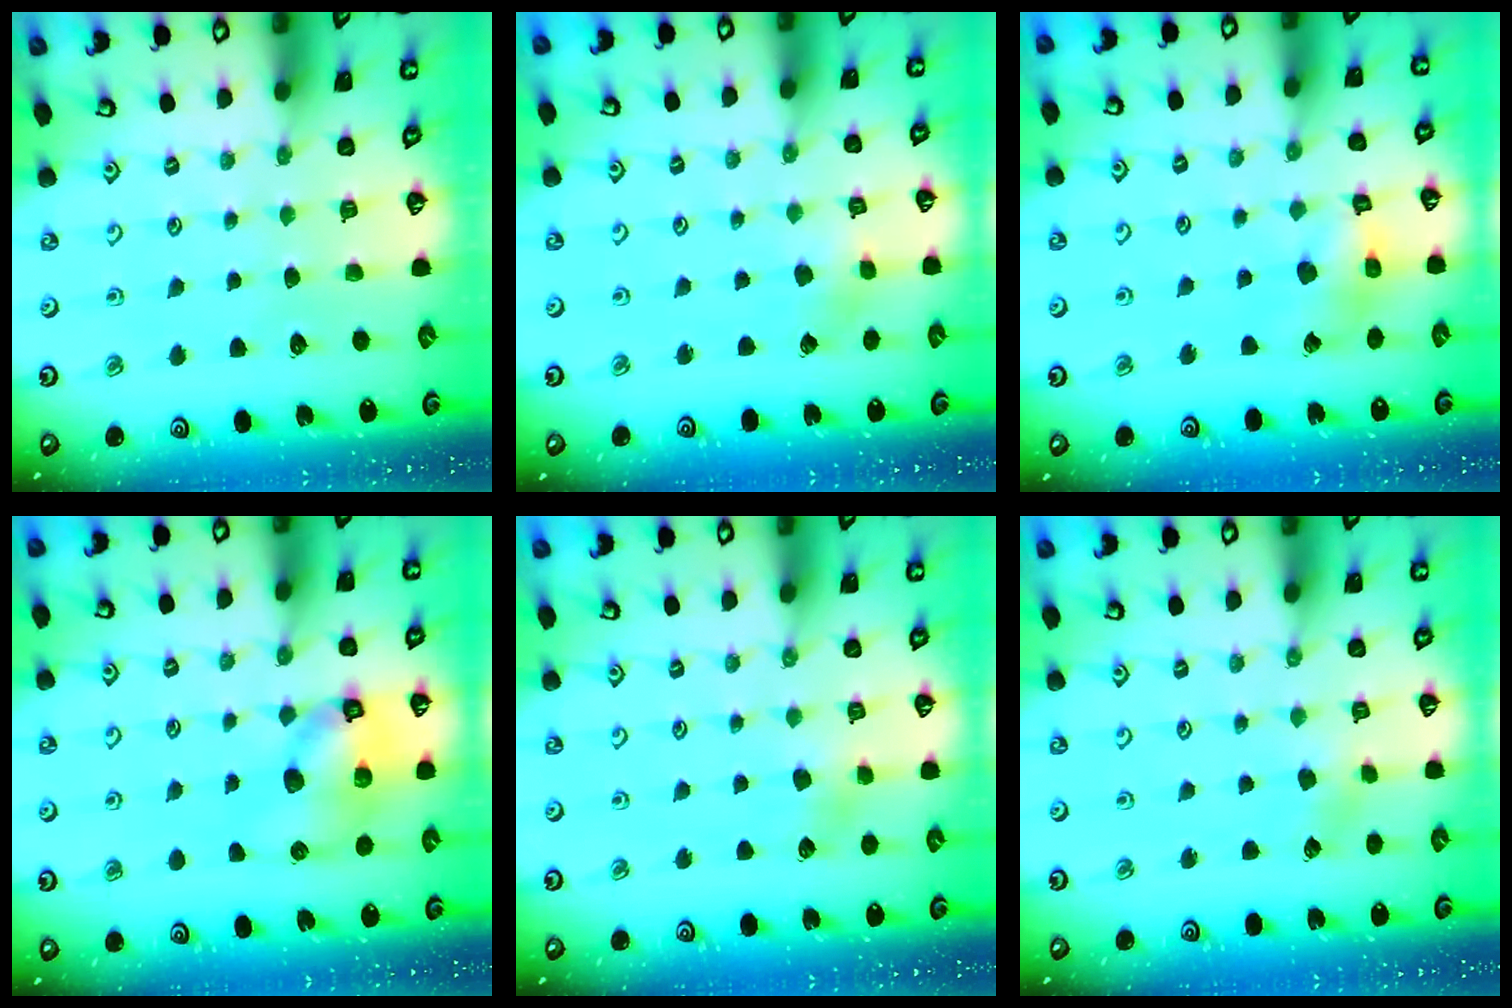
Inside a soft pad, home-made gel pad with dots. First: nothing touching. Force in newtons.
{"total": 1.8, "press": 1.8, "slide": 0.2}
{"total": 9.0, "press": 9.0, "slide": 1.0}
{"total": 11.2, "press": 11.0, "slide": 1.8}
{"total": 3.9, "press": 3.8, "slide": 0.4}
{"total": 2.2, "press": 2.2, "slide": 0.3}